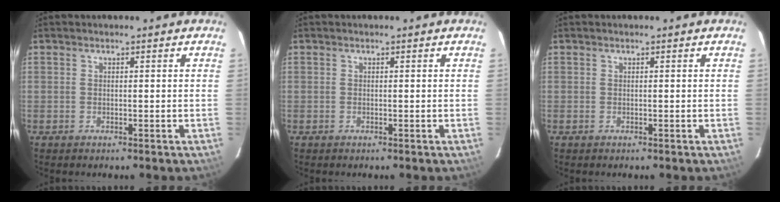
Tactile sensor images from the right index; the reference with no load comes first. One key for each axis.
{"total": 0.0}
{"total": 0.0}